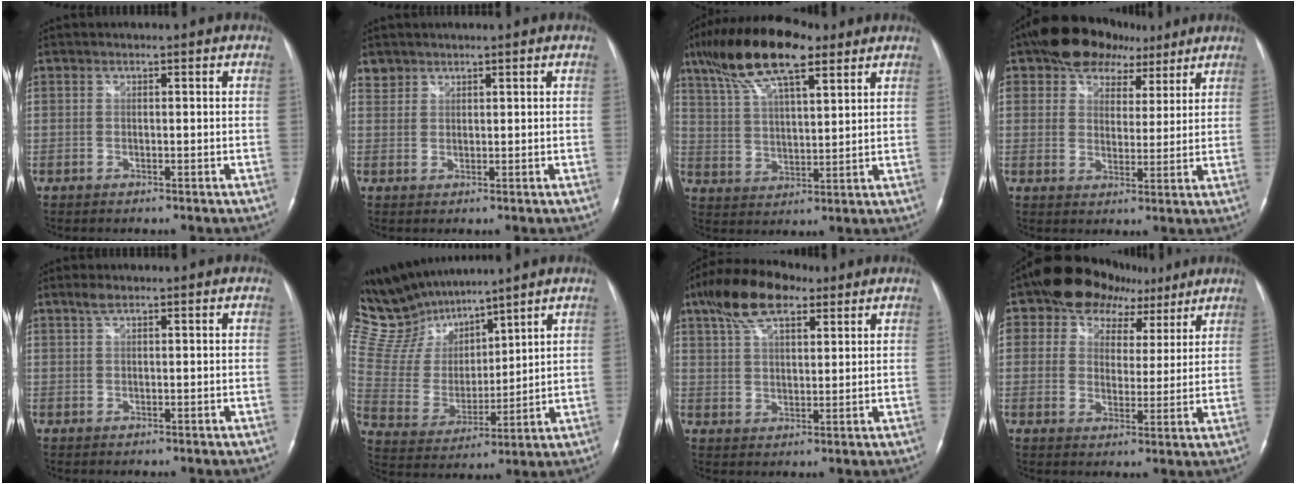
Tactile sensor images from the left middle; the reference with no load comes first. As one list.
[{"total": 1.9, "force": [1.5, 1.2, -0.3], "torque": [0.011, 0.008, 0.025]}, {"total": 15.6, "force": [10.1, 4.4, 11.1], "torque": [-0.216, 0.032, 0.187]}, {"total": 10.1, "force": [6.5, 6.5, 4.1], "torque": [-0.056, 0.032, 0.101]}, {"total": 1.5, "force": [1.1, 0.4, 1.0], "torque": [-0.024, 0.008, 0.022]}, {"total": 13.0, "force": [12.4, 2.4, 2.9], "torque": [-0.083, 0.008, 0.263]}, {"total": 11.2, "force": [6.9, 4.5, 7.5], "torque": [-0.151, 0.030, 0.127]}, {"total": 11.4, "force": [6.8, 7.8, 4.8], "torque": [-0.059, 0.038, 0.103]}]